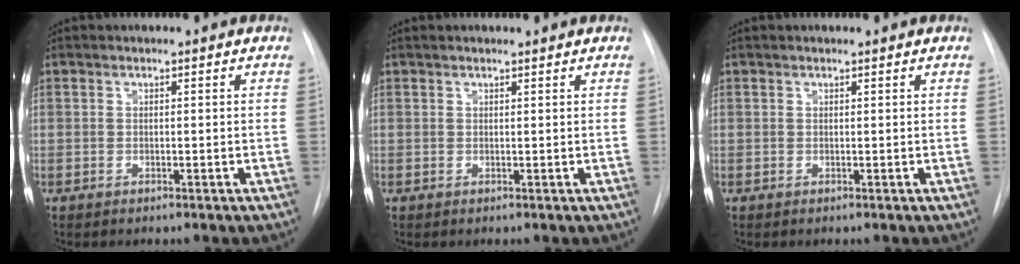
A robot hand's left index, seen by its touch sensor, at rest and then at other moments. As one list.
[{"total": 2.3, "force": [2.2, 0.2, 0.7], "torque": [-0.009, 0.016, 0.026]}, {"total": 1.0, "force": [1.0, 0.0, 0.3], "torque": [-0.007, 0.011, 0.012]}]